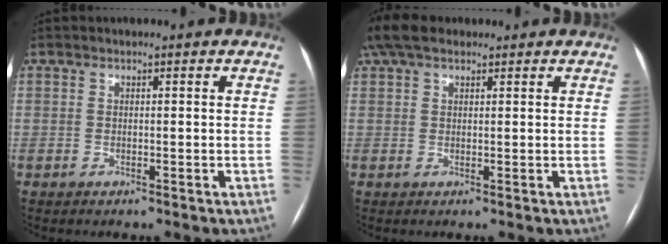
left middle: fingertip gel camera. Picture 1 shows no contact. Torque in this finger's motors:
{"motor_torque": [0.56, -0.58, 0.32, 0.05]}